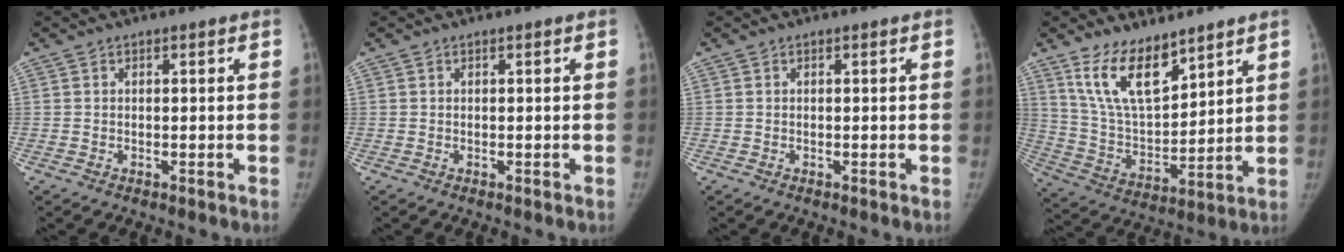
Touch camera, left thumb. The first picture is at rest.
{"total": 0.0}
{"total": 0.0}
{"total": 13.6, "force": [9.3, 5.9, 8.0], "torque": [-0.117, -0.059, 0.192]}